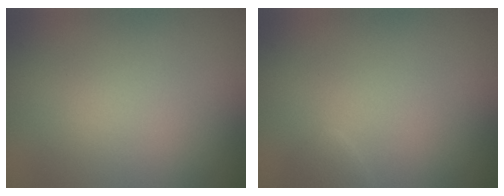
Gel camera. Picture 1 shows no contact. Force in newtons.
{"total": 0.8, "press": 0.8, "slide": 0.0}